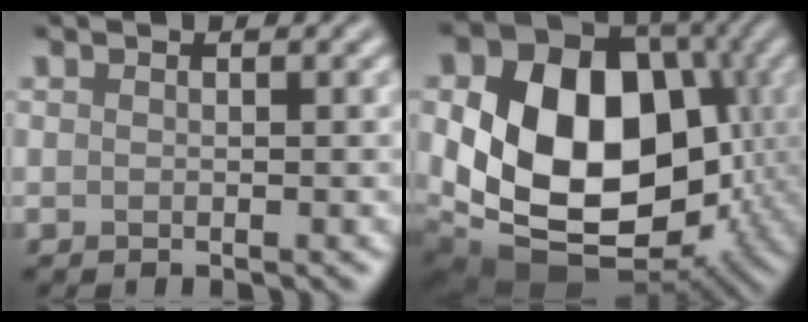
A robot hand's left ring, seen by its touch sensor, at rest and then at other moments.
{"total": 18.2, "force": [-0.6, 13.4, 12.3], "torque": [-0.189, -0.012, -0.005]}